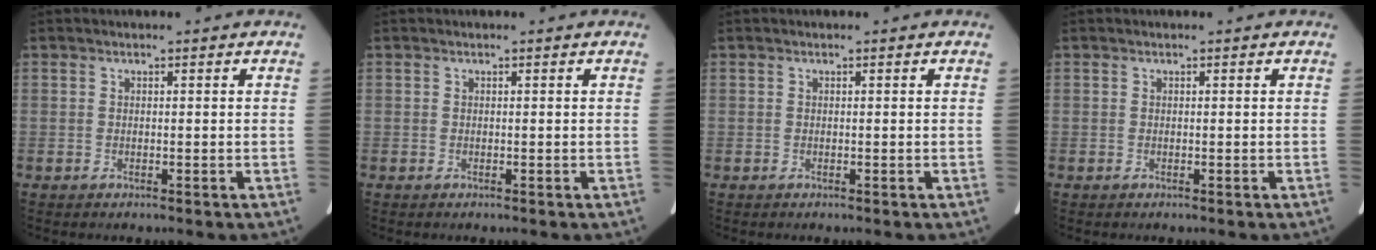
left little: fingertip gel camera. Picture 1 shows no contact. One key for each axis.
{"total": 0.0}
{"total": 0.0}
{"total": 0.0}